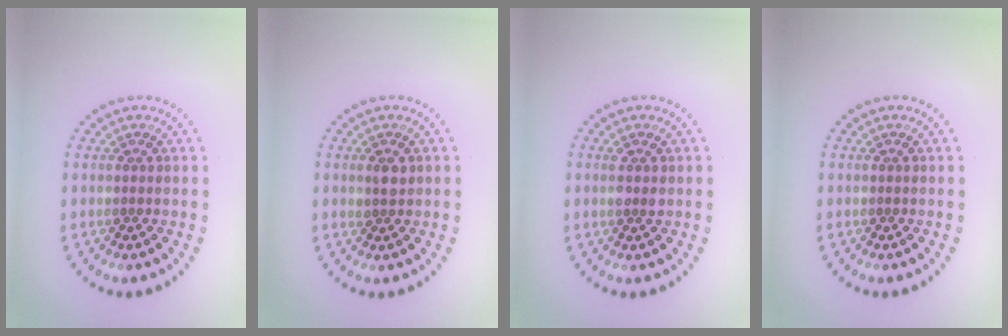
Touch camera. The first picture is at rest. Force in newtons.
{"total": 1.3, "press": 1.2, "slide": 0.5}
{"total": 1.5, "press": 1.5, "slide": 0.3}
{"total": 0.0}